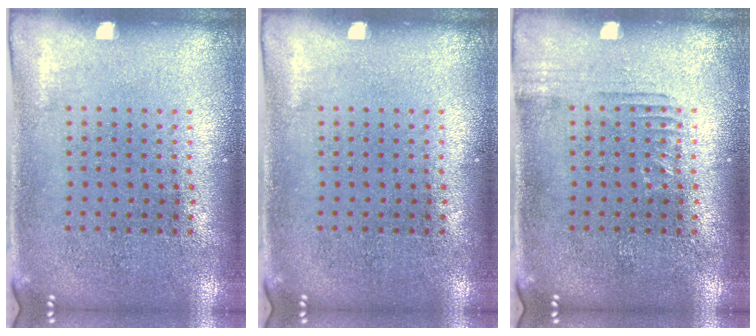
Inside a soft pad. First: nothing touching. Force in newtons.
{"total": 0.0}
{"total": 0.9, "press": 0.9, "slide": 0.2}